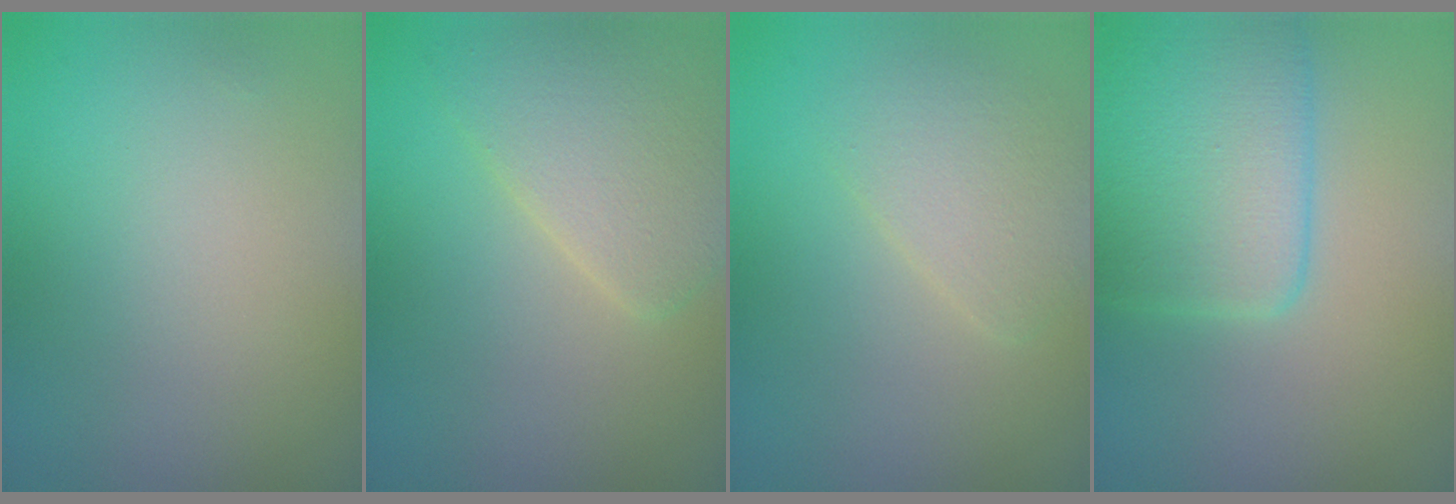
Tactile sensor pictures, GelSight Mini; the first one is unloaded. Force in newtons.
{"total": 4.7, "press": 4.7, "slide": 0.1}
{"total": 2.5, "press": 2.5, "slide": 0.1}
{"total": 6.2, "press": 6.2, "slide": 0.2}